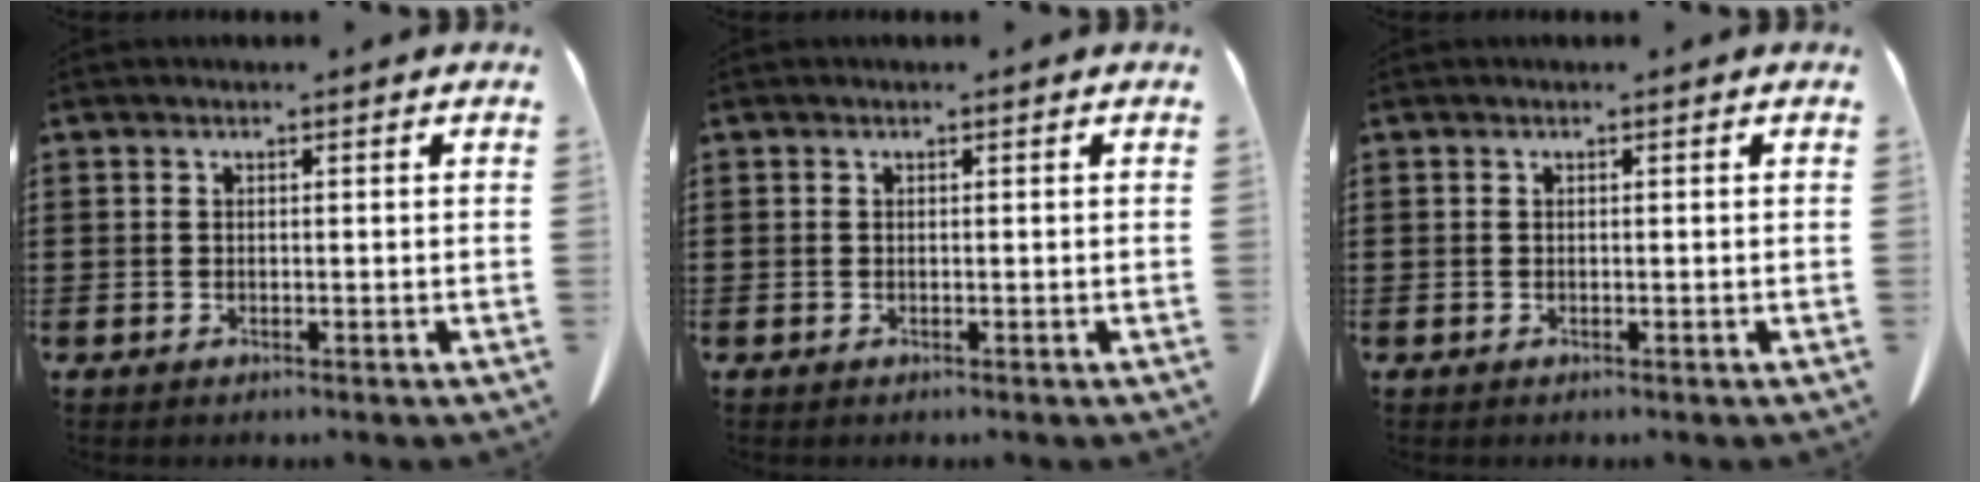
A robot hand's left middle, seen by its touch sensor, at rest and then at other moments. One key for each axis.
{"total": 0.0}
{"total": 0.0}